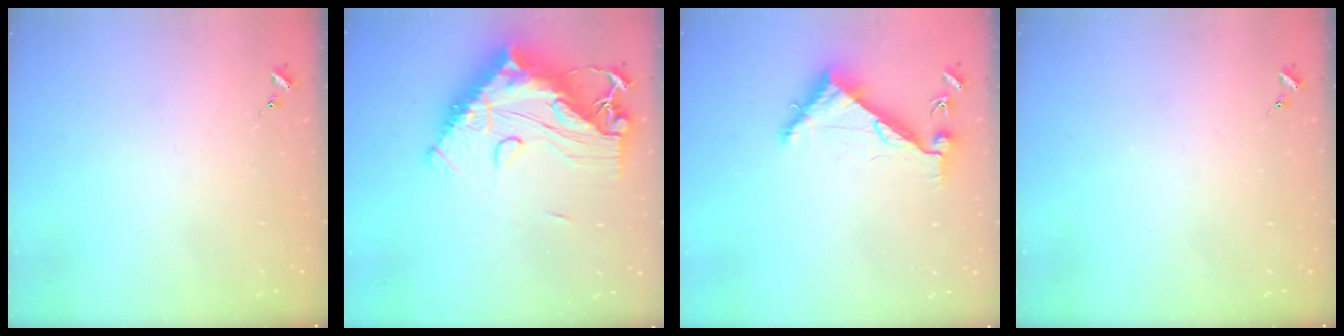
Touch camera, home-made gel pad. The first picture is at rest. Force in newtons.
{"total": 22.9, "press": 22.7, "slide": 2.4}
{"total": 6.2, "press": 6.2, "slide": 0.7}
{"total": 0.0}